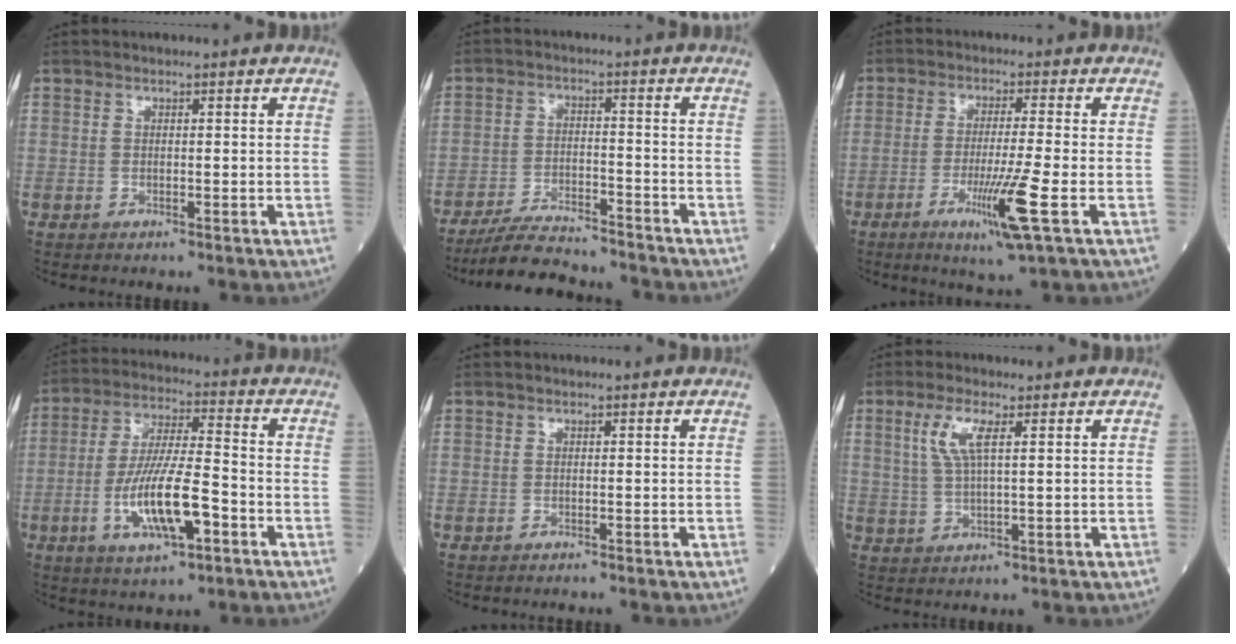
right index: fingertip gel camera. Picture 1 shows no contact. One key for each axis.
{"total": 9.9, "fx": -9.3, "fy": 1.0, "fz": 3.2, "tx": -0.049, "ty": -0.007, "tz": -0.161}
{"total": 8.5, "fx": -3.3, "fy": -1.0, "fz": 7.8, "tx": -0.142, "ty": -0.027, "tz": -0.059}
{"total": 12.5, "fx": -4.2, "fy": 2.6, "fz": 11.5, "tx": -0.225, "ty": -0.004, "tz": -0.073}
{"total": 0.7, "fx": -0.6, "fy": 0.1, "fz": 0.0, "tx": -0.002, "ty": 0.000, "tz": -0.013}
{"total": 5.0, "fx": 1.9, "fy": 0.8, "fz": 4.5, "tx": -0.103, "ty": 0.006, "tz": 0.043}